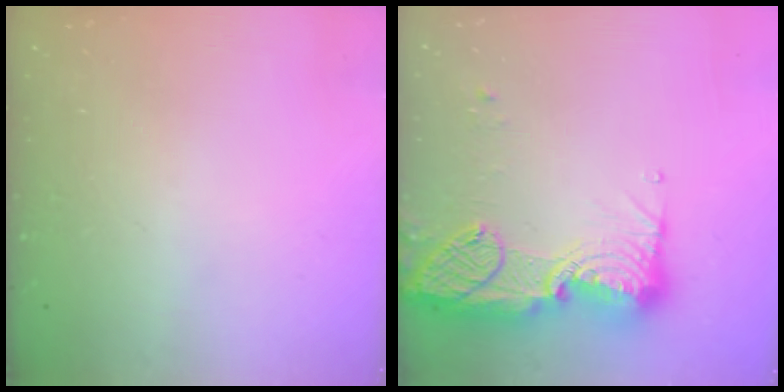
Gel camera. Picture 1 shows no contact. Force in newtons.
{"total": 21.5, "press": 20.4, "slide": 6.7}